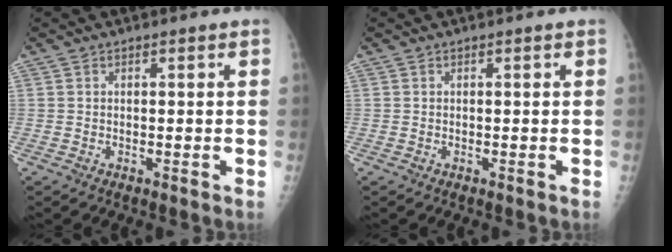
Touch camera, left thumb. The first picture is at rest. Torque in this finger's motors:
{"motor_torque": [-0.04, 0.05, 0.00, 0.00, 0.00]}